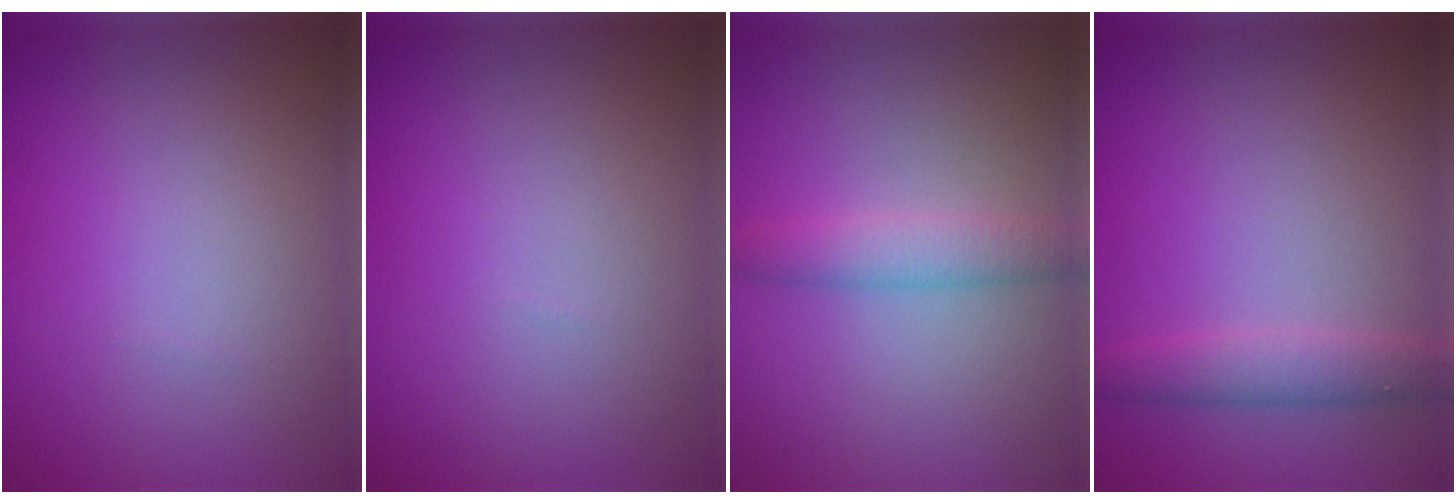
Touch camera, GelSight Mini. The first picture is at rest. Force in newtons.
{"total": 0.0}
{"total": 2.6, "press": 2.6, "slide": 0.1}
{"total": 2.6, "press": 2.6, "slide": 0.0}